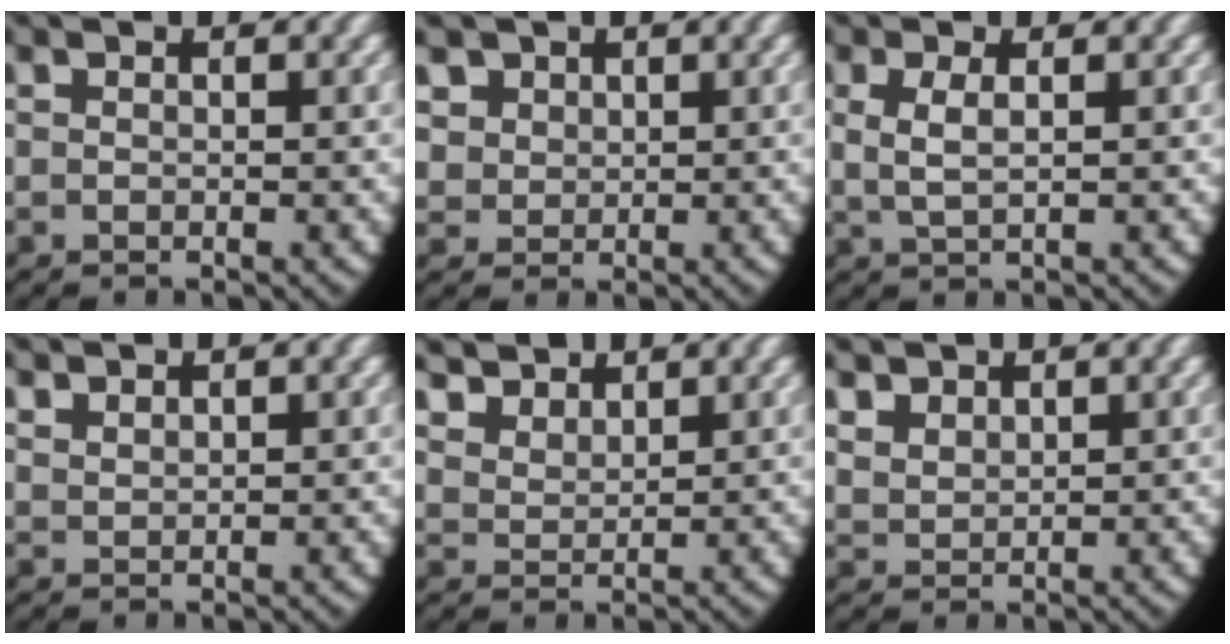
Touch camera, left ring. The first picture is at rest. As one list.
[{"total": 5.4, "force": [2.0, 4.4, 2.3], "torque": [-0.068, -0.007, 0.042]}, {"total": 2.6, "force": [0.7, 1.4, 2.1], "torque": [-0.053, -0.001, 0.017]}, {"total": 1.5, "force": [1.5, 0.3, 0.2], "torque": [-0.005, 0.000, 0.037]}, {"total": 3.9, "force": [3.0, 2.1, 1.4], "torque": [-0.036, -0.005, 0.061]}, {"total": 2.9, "force": [2.1, 1.8, 1.0], "torque": [-0.030, -0.004, 0.050]}]